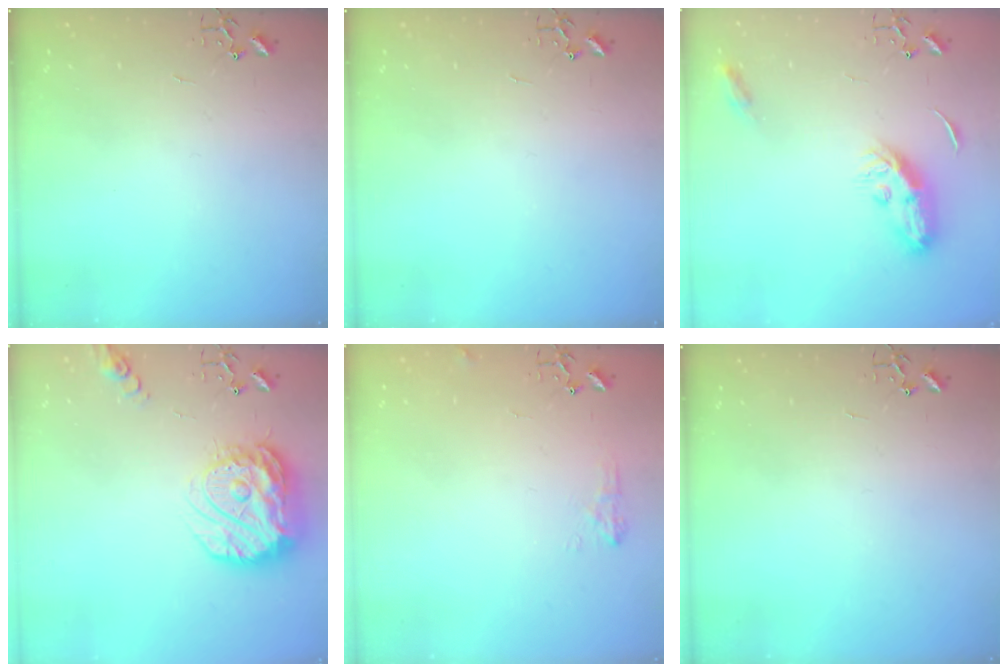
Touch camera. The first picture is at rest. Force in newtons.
{"total": 0.0}
{"total": 10.4, "press": 10.4, "slide": 0.1}
{"total": 18.2, "press": 18.1, "slide": 1.7}
{"total": 6.4, "press": 6.3, "slide": 0.8}
{"total": 0.0}